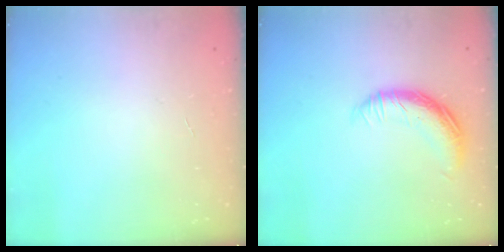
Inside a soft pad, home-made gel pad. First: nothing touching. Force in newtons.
{"total": 12.0, "press": 12.0, "slide": 0.6}